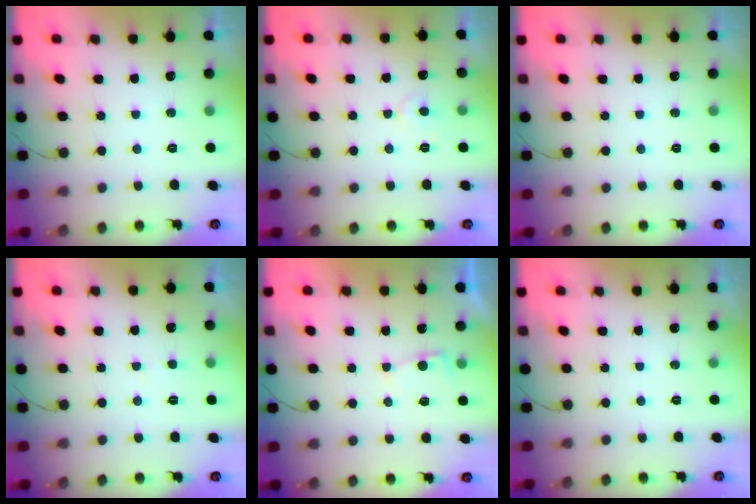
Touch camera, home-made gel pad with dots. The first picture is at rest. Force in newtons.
{"total": 4.2, "press": 4.2, "slide": 0.4}
{"total": 0.0}
{"total": 1.7, "press": 1.7, "slide": 0.2}
{"total": 2.1, "press": 2.1, "slide": 0.3}
{"total": 0.0}